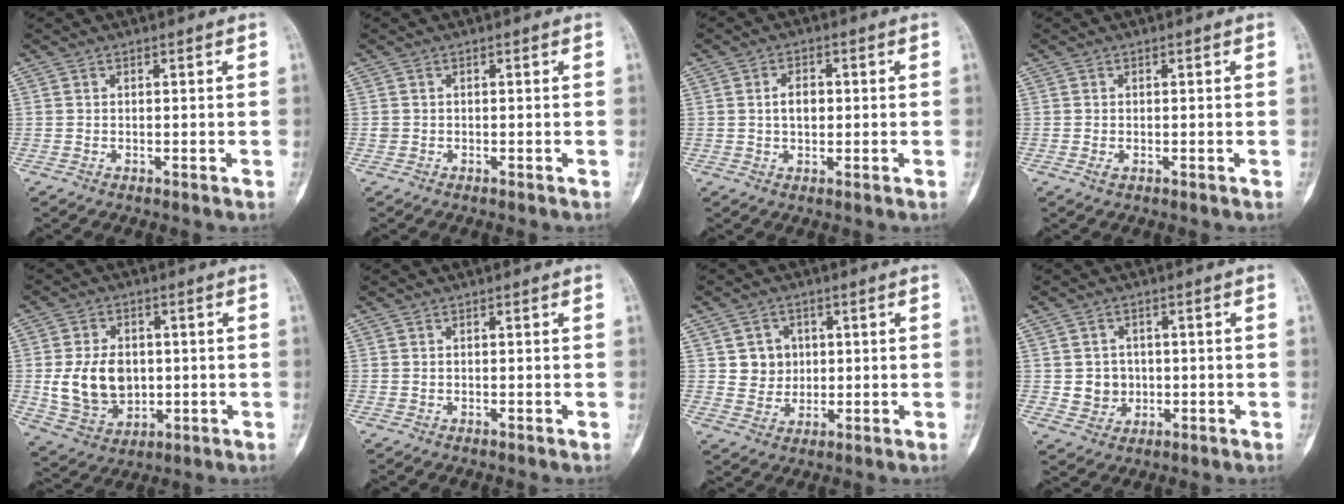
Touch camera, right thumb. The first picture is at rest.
{"total": 0.6, "force": [0.0, 0.5, 0.1], "torque": [0.001, 0.003, -0.001]}
{"total": 3.9, "force": [0.4, 2.6, 2.9], "torque": [-0.041, 0.006, 0.005]}
{"total": 1.0, "force": [-0.2, 0.6, 0.8], "torque": [-0.017, -0.001, -0.004]}
{"total": 12.1, "force": [0.0, 8.9, 8.2], "torque": [-0.124, -0.005, 0.014]}
{"total": 0.0}
{"total": 6.0, "force": [1.3, 5.5, 1.9], "torque": [0.002, -0.001, 0.023]}
{"total": 5.0, "force": [-0.1, 4.6, 1.9], "torque": [-0.006, 0.005, 0.004]}